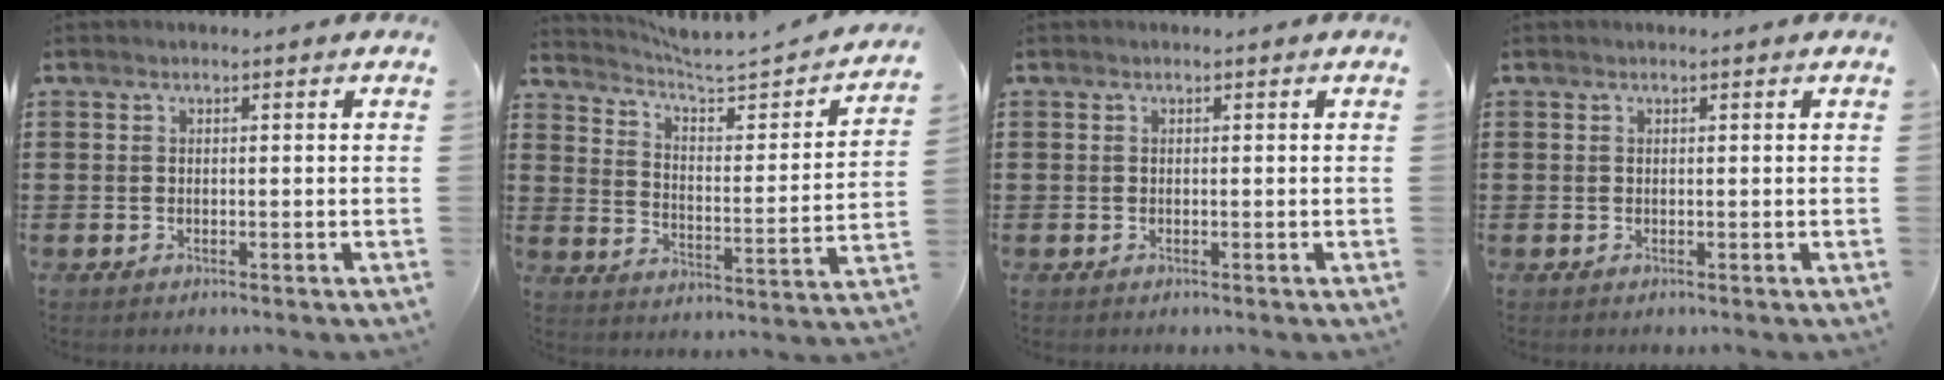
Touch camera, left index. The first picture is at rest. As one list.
[{"total": 3.6, "force": [3.4, 0.1, 1.3], "torque": [-0.049, -0.035, 0.045]}, {"total": 0.0}, {"total": 0.0}]